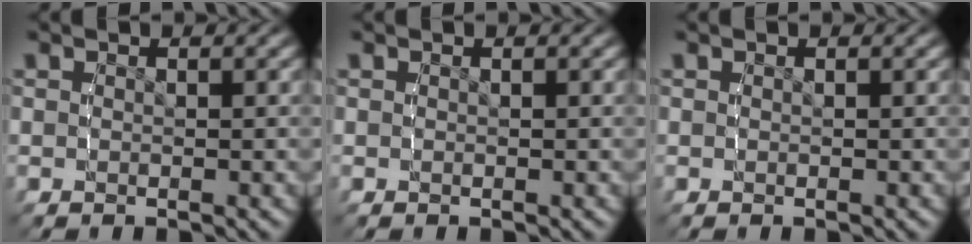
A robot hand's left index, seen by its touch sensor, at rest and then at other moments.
{"total": 0.0}
{"total": 0.0}